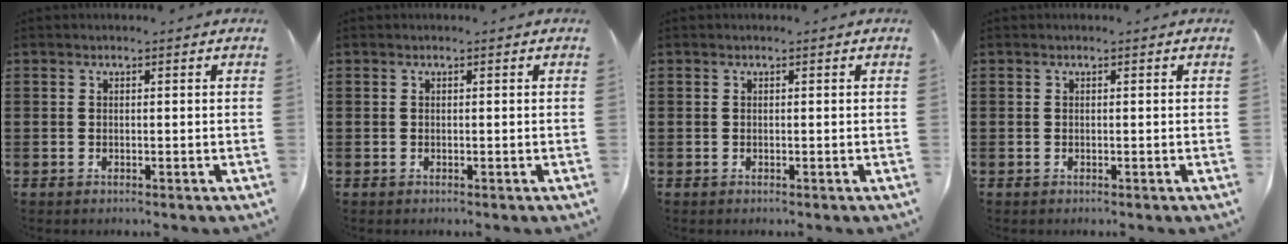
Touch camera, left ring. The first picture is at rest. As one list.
[{"total": 0.0}, {"total": 0.0}, {"total": 0.0}]